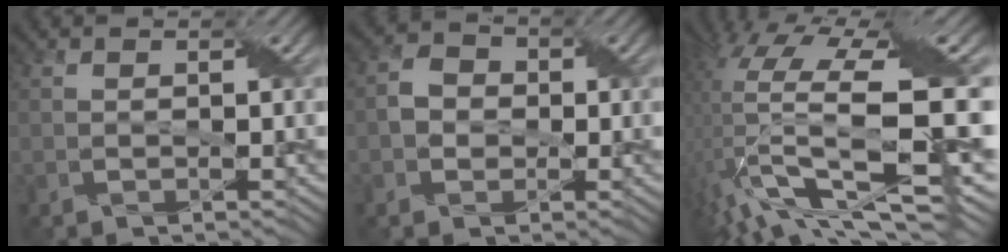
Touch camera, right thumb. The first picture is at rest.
{"total": 3.1, "force": [-0.4, 2.8, 1.2], "torque": [-0.027, 0.005, -0.012]}
{"total": 18.3, "force": [-1.7, 7.1, 16.8], "torque": [-0.366, -0.024, -0.024]}